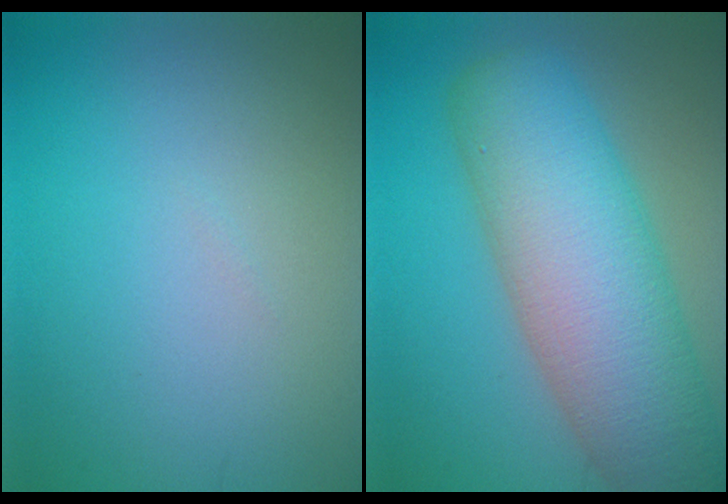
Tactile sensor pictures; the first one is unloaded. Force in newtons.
{"total": 11.3, "press": 11.3, "slide": 0.6}